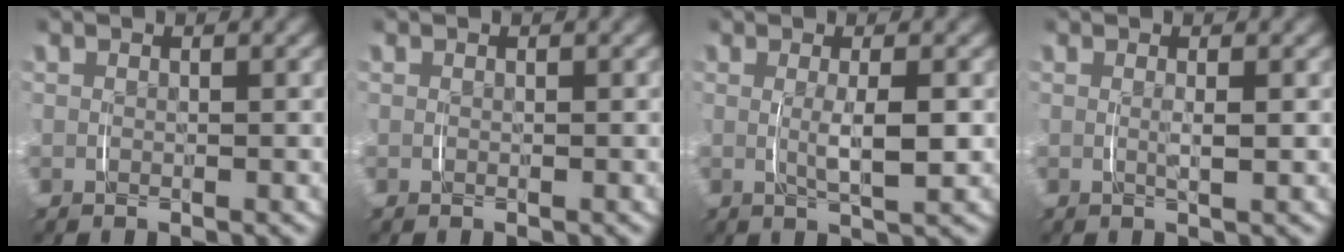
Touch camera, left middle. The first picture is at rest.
{"total": 0.0}
{"total": 2.9, "force": [0.1, 0.4, 2.9], "torque": [-0.053, -0.006, 0.005]}
{"total": 1.1, "force": [0.3, 0.0, 1.1], "torque": [-0.024, -0.005, 0.007]}